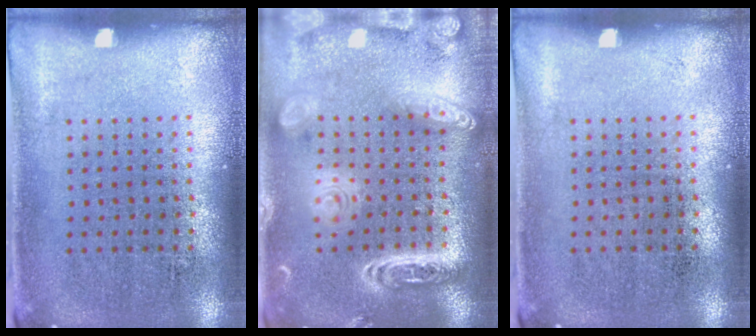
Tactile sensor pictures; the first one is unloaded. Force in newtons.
{"total": 3.7, "press": 3.7, "slide": 0.3}
{"total": 0.0}